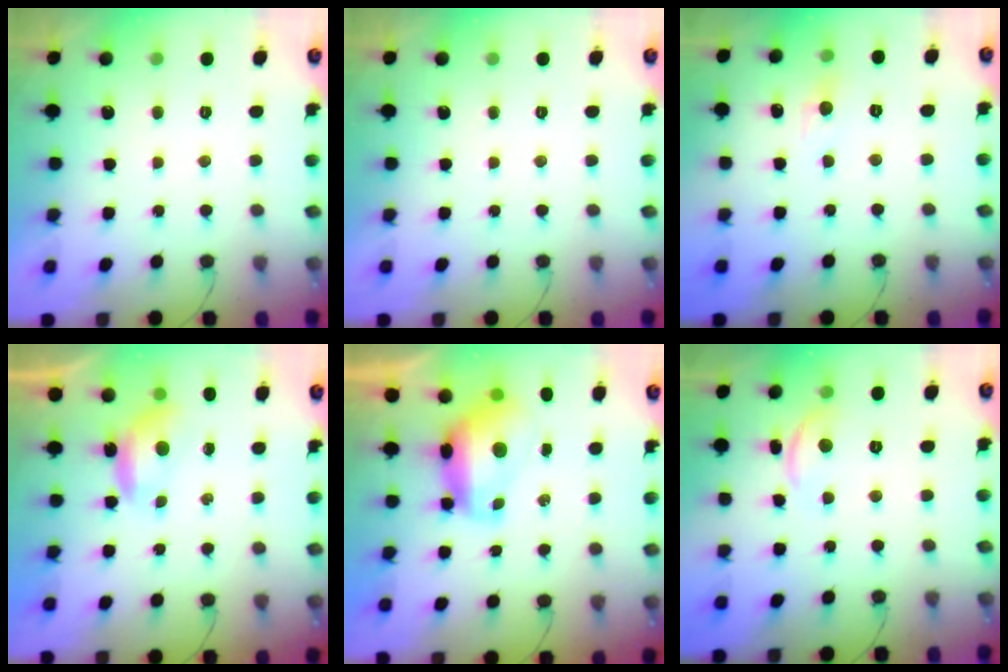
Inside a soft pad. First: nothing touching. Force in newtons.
{"total": 0.0}
{"total": 2.8, "press": 2.8, "slide": 0.4}
{"total": 4.3, "press": 4.3, "slide": 0.5}
{"total": 8.7, "press": 8.7, "slide": 0.6}
{"total": 6.9, "press": 6.8, "slide": 0.7}